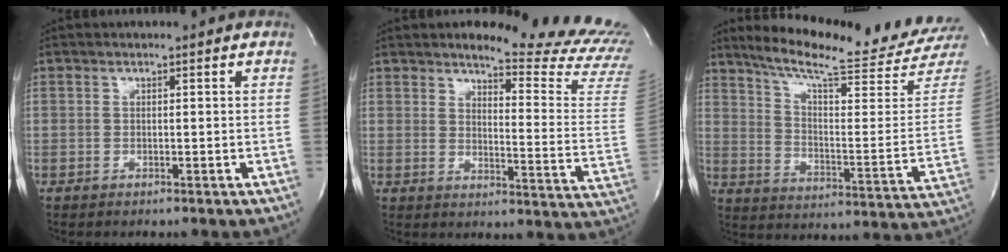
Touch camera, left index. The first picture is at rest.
{"total": 18.4, "force": [17.5, 0.1, 5.7], "torque": [-0.074, -0.157, 0.190]}
{"total": 21.6, "force": [19.9, -0.5, 8.3], "torque": [-0.138, -0.097, 0.266]}